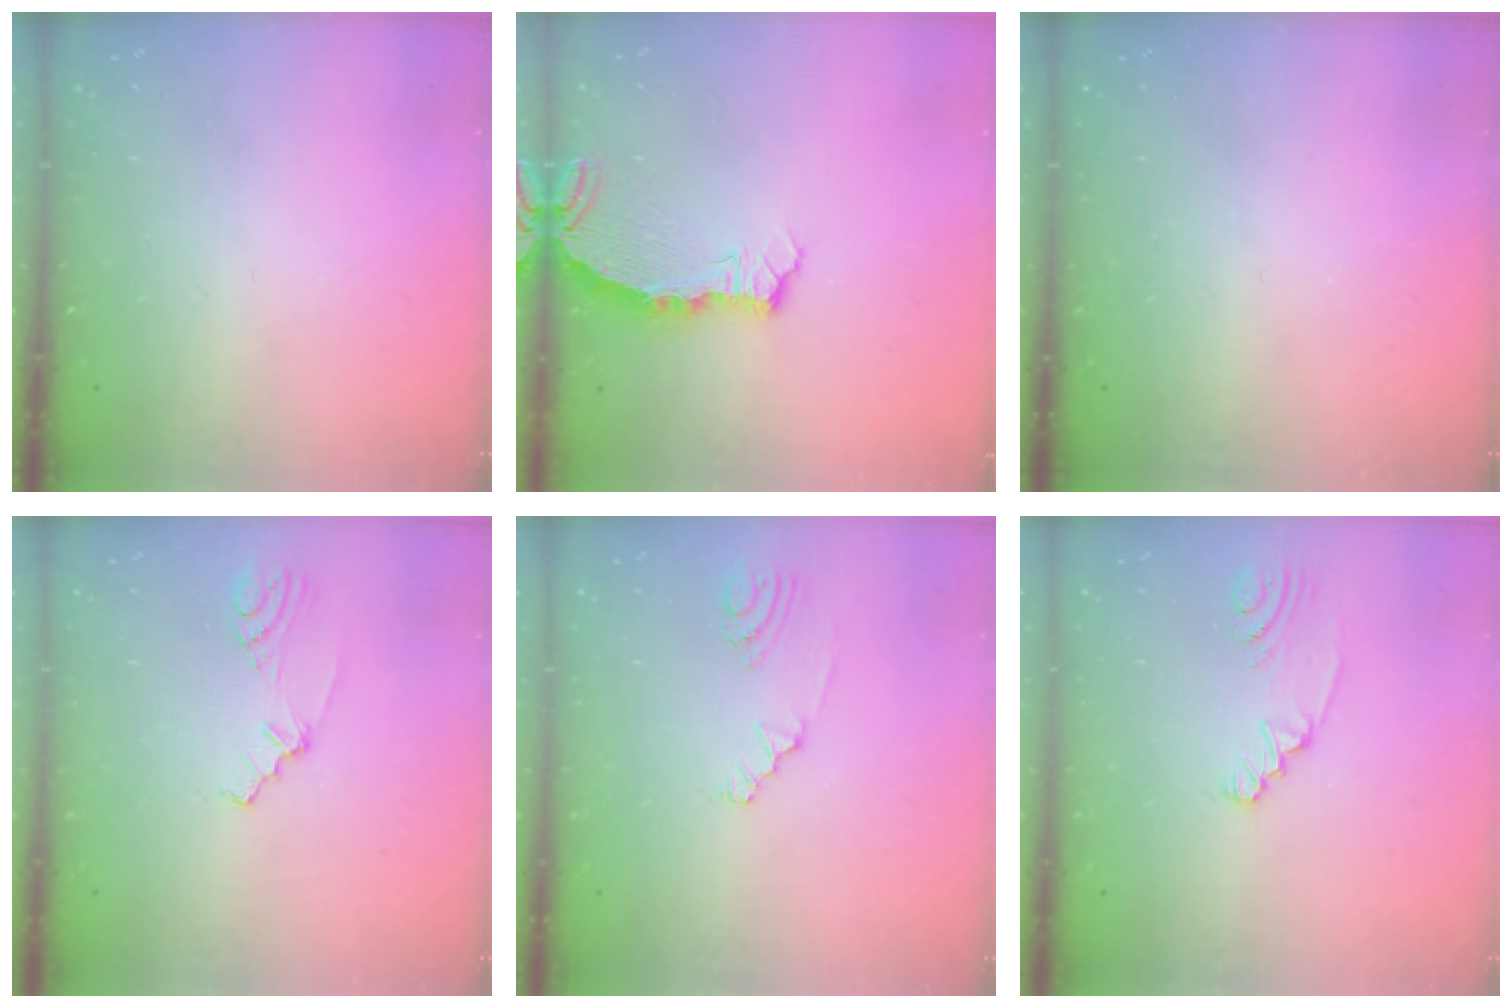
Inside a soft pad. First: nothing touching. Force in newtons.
{"total": 5.3, "press": 5.3, "slide": 0.5}
{"total": 0.0}
{"total": 2.2, "press": 2.1, "slide": 0.6}
{"total": 2.8, "press": 2.8, "slide": 0.5}
{"total": 2.5, "press": 2.3, "slide": 0.8}